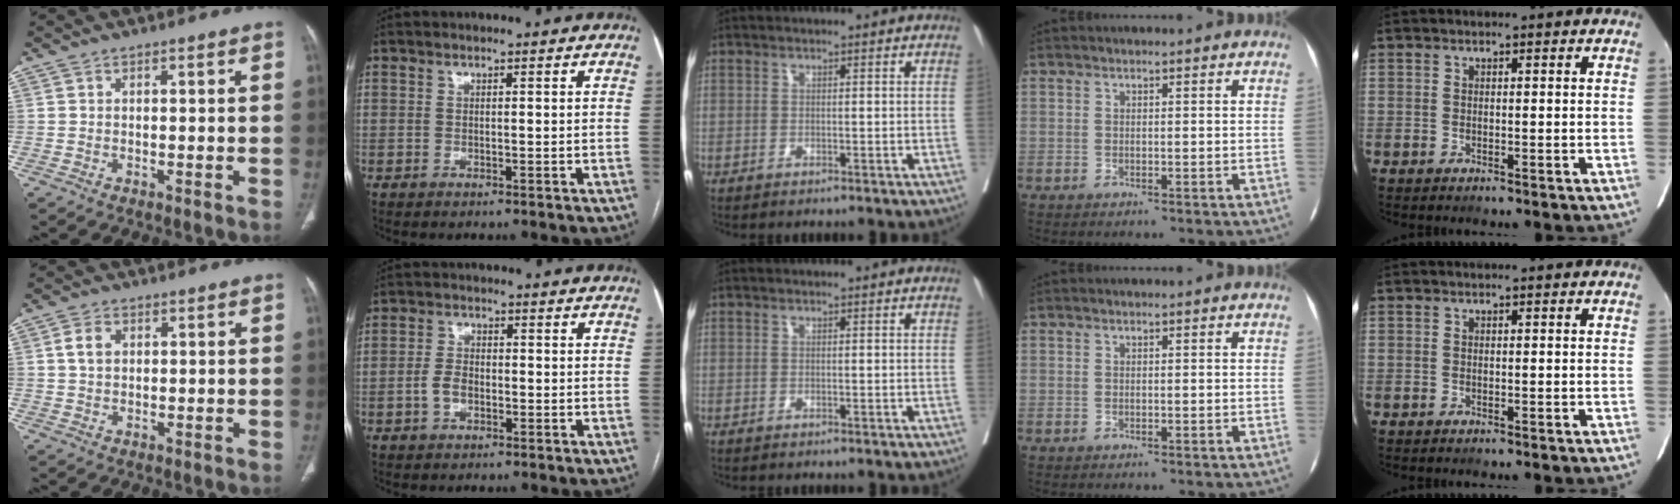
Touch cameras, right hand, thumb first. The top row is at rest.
{"thumb": {"total": 3.5, "force": [0.8, 2.5, 2.3], "torque": [-0.038, 0.002, 0.016]}, "index": {"total": 3.5, "force": [-1.0, 2.3, 2.5], "torque": [-0.053, 0.009, -0.018]}}